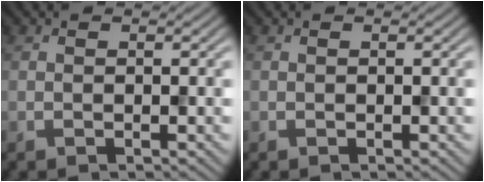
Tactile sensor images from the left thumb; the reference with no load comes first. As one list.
[{"total": 0.0}]